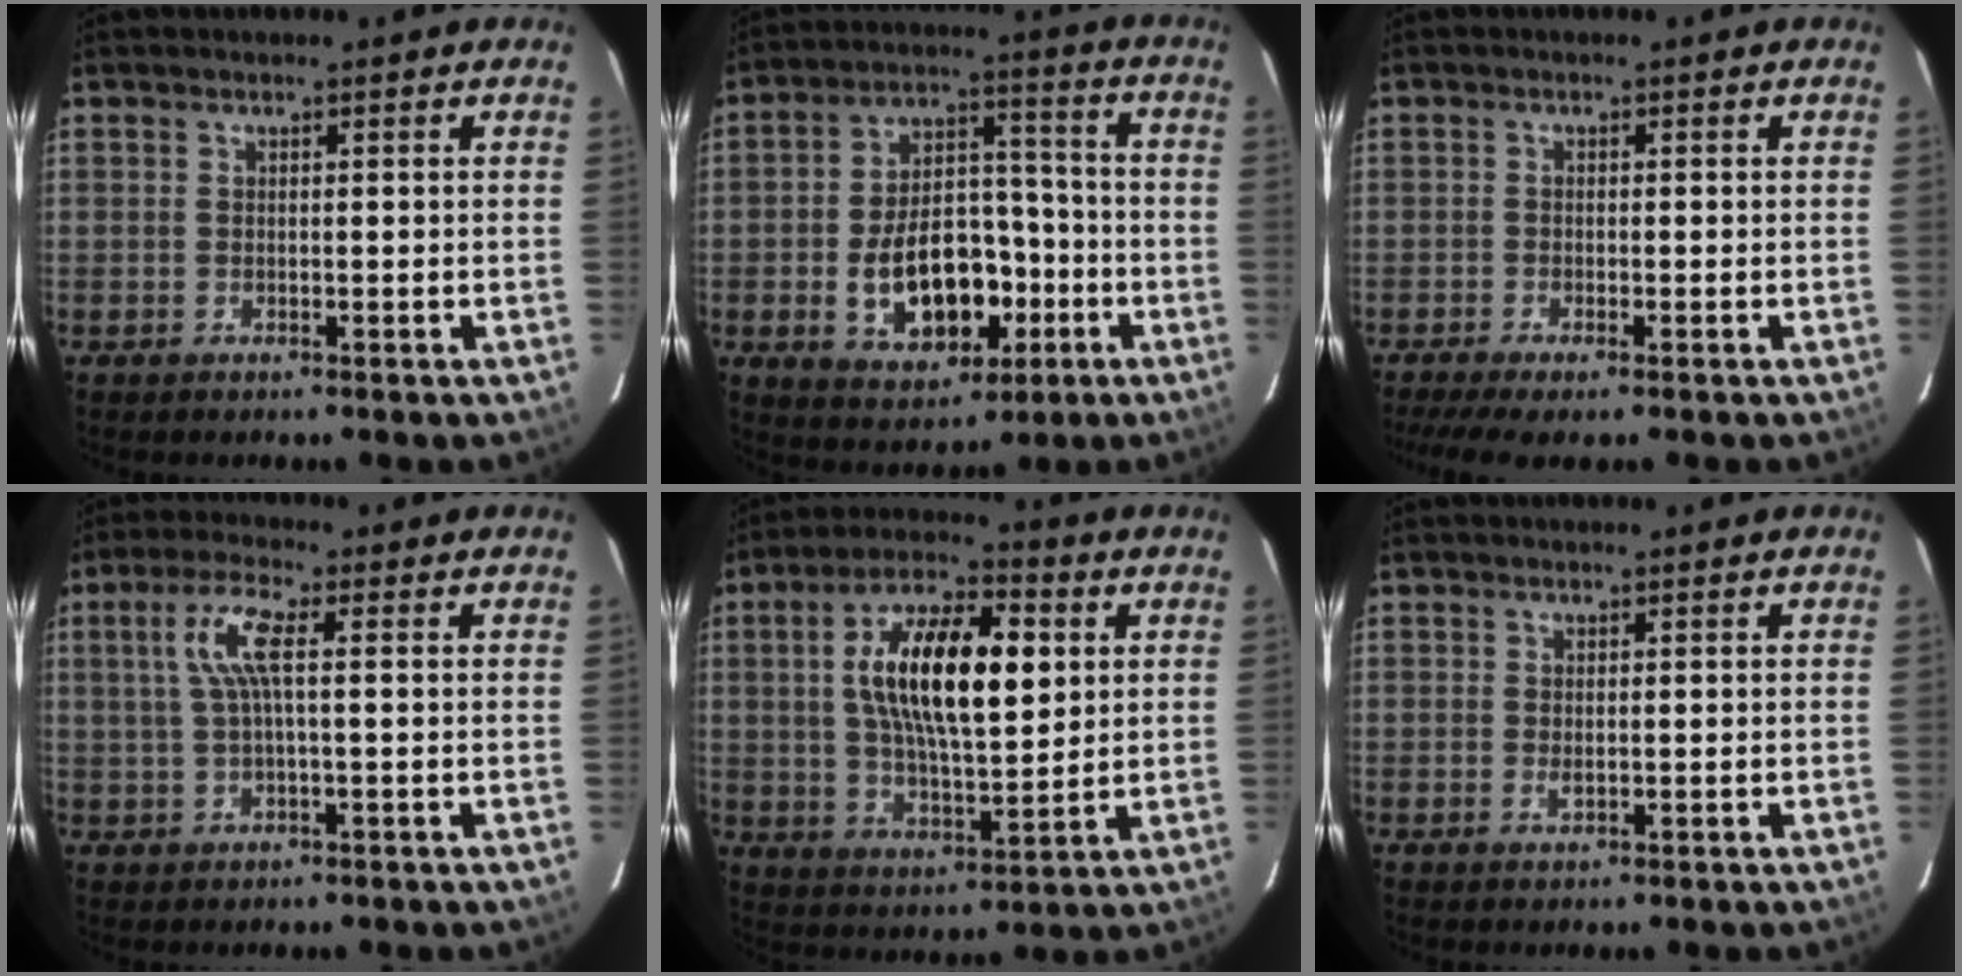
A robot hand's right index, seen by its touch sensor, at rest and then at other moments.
{"total": 15.8, "force": [-4.9, 9.5, 11.7], "torque": [-0.219, 0.025, -0.057]}
{"total": 5.7, "force": [-4.4, 0.5, 3.6], "torque": [-0.080, -0.023, -0.075]}
{"total": 6.1, "force": [1.0, 0.8, 6.0], "torque": [-0.117, 0.006, 0.024]}
{"total": 16.9, "force": [3.7, 6.5, 15.1], "torque": [-0.270, 0.021, 0.065]}
{"total": 1.0, "force": [0.0, 0.4, 0.9], "torque": [-0.017, 0.000, 0.000]}